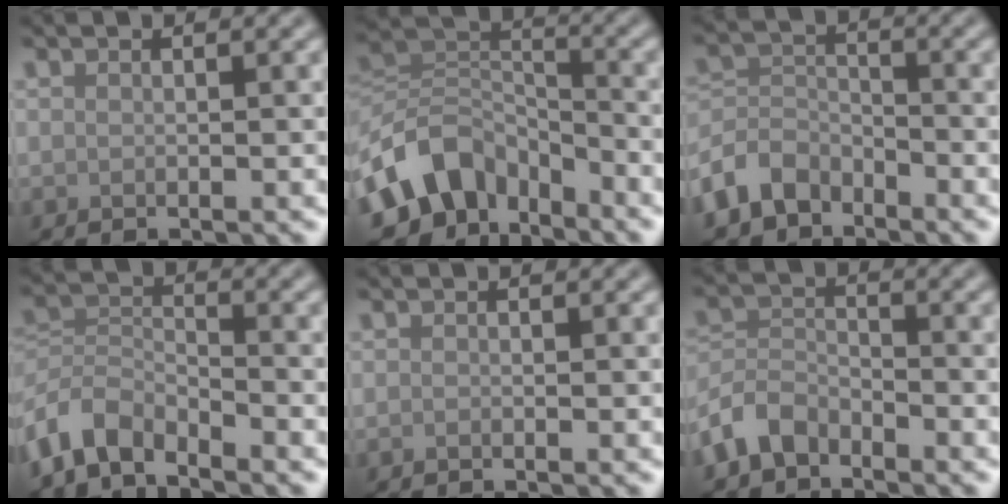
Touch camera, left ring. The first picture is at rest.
{"total": 7.9, "force": [-5.2, 5.0, 3.1], "torque": [-0.039, -0.002, -0.114]}
{"total": 4.4, "force": [-3.2, 2.7, 1.4], "torque": [-0.029, -0.001, -0.076]}
{"total": 4.5, "force": [-3.8, 1.9, 1.6], "torque": [-0.027, 0.000, -0.086]}
{"total": 0.0}
{"total": 3.8, "force": [-2.9, 2.0, 1.2], "torque": [-0.025, 0.002, -0.073]}